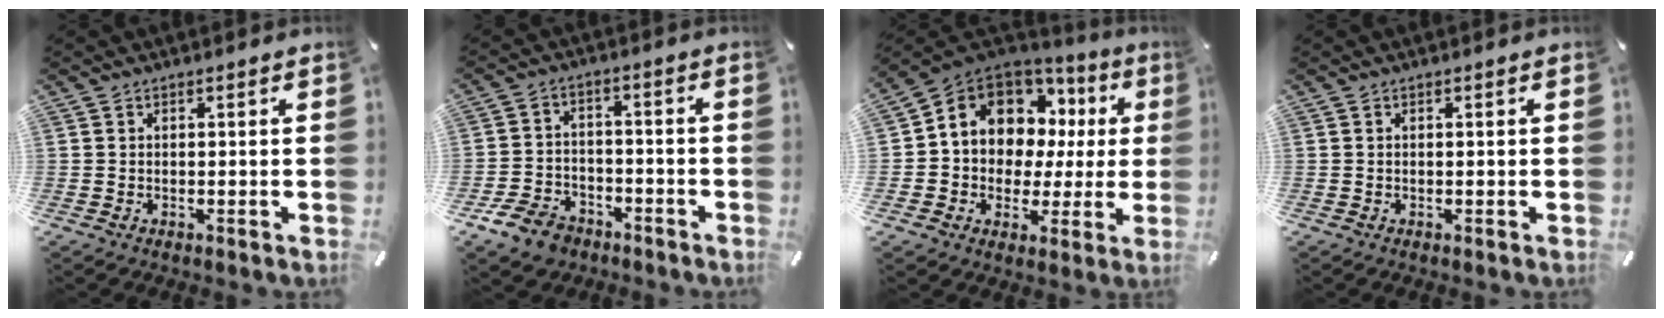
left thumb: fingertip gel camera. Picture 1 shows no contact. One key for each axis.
{"total": 8.4, "fx": -5.7, "fy": 5.4, "fz": 3.0, "tx": -0.067, "ty": 0.038, "tz": -0.108}
{"total": 10.8, "fx": 4.7, "fy": 9.0, "fz": 3.8, "tx": -0.090, "ty": -0.041, "tz": 0.094}
{"total": 0.0}